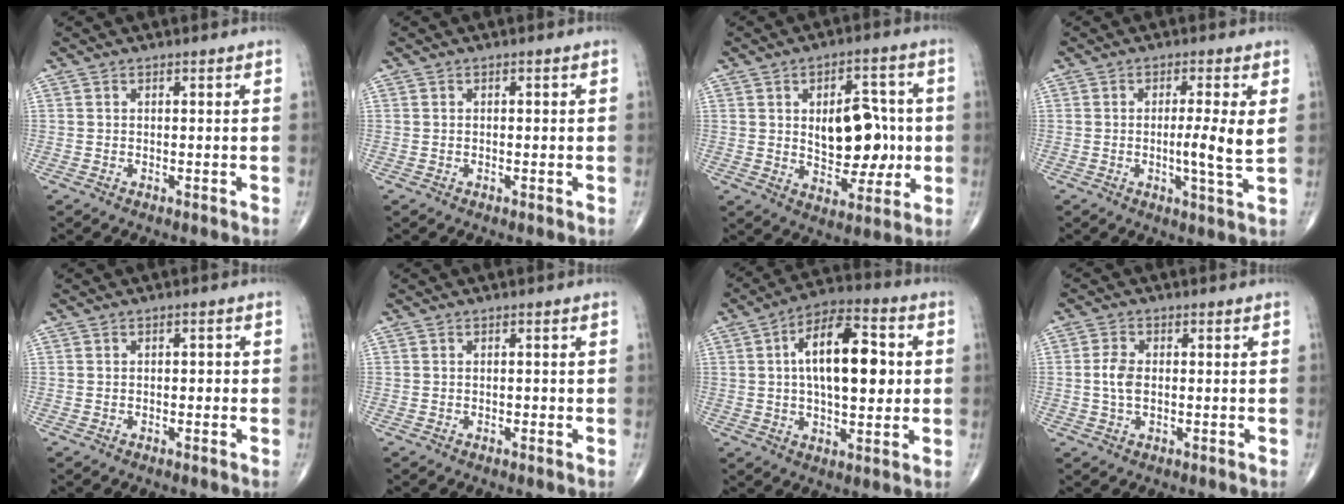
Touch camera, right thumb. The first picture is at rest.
{"total": 0.0}
{"total": 13.4, "force": [0.6, 7.9, 10.9], "torque": [-0.113, 0.004, 0.017]}
{"total": 6.0, "force": [0.6, 0.2, 6.0], "torque": [-0.102, -0.012, 0.006]}
{"total": 1.3, "force": [-0.1, 0.8, 1.0], "torque": [-0.004, 0.003, -0.007]}
{"total": 0.7, "force": [-0.2, 0.4, 0.5], "torque": [-0.002, 0.002, -0.005]}
{"total": 16.7, "force": [2.3, 7.9, 14.6], "torque": [-0.215, 0.015, 0.032]}
{"total": 3.9, "force": [-0.1, 2.3, 3.1], "torque": [-0.066, 0.004, -0.006]}